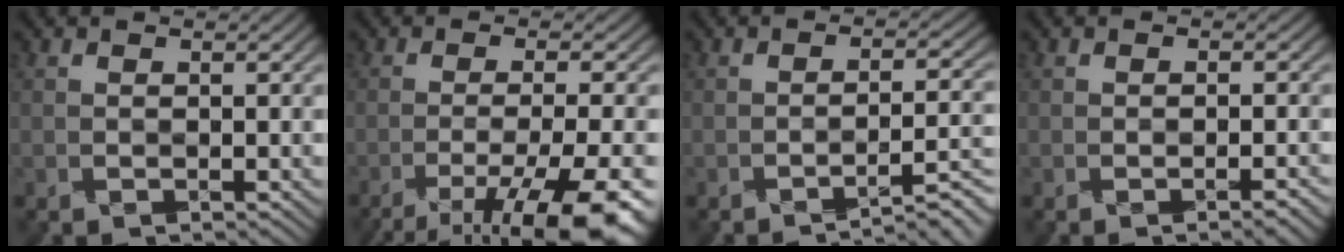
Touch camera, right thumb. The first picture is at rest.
{"total": 12.2, "force": [-7.2, 2.5, 9.5], "torque": [-0.131, 0.001, -0.111]}
{"total": 4.6, "force": [-3.0, 0.6, 3.5], "torque": [-0.044, 0.008, -0.058]}
{"total": 1.9, "force": [-0.9, 0.4, 1.6], "torque": [-0.022, 0.004, -0.016]}